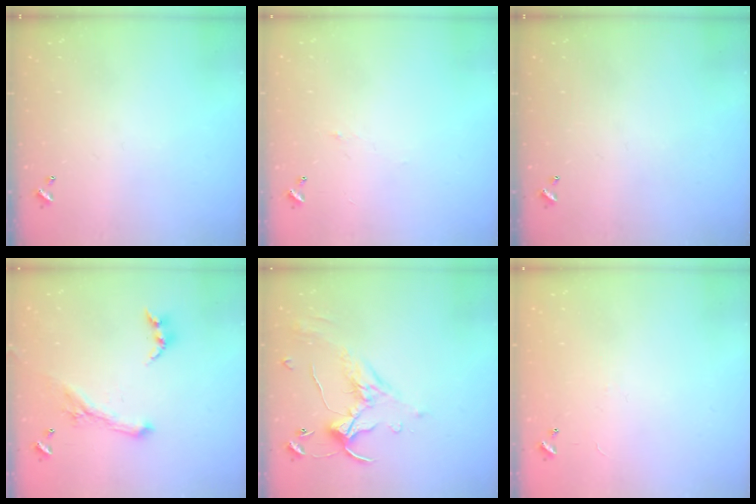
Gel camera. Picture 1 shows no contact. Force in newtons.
{"total": 0.8, "press": 0.6, "slide": 0.6}
{"total": 0.0}
{"total": 1.8, "press": 1.7, "slide": 0.4}
{"total": 1.1, "press": 0.4, "slide": 1.0}
{"total": 8.0, "press": 7.9, "slide": 0.5}